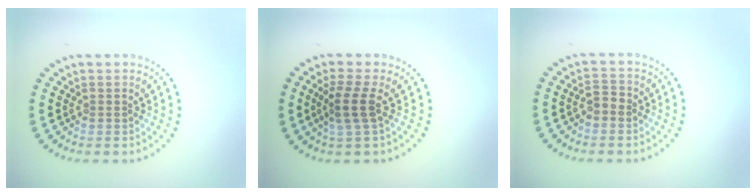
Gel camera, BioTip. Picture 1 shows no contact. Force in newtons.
{"total": 2.7, "press": 2.1, "slide": 1.6}
{"total": 1.5, "press": 1.4, "slide": 0.3}